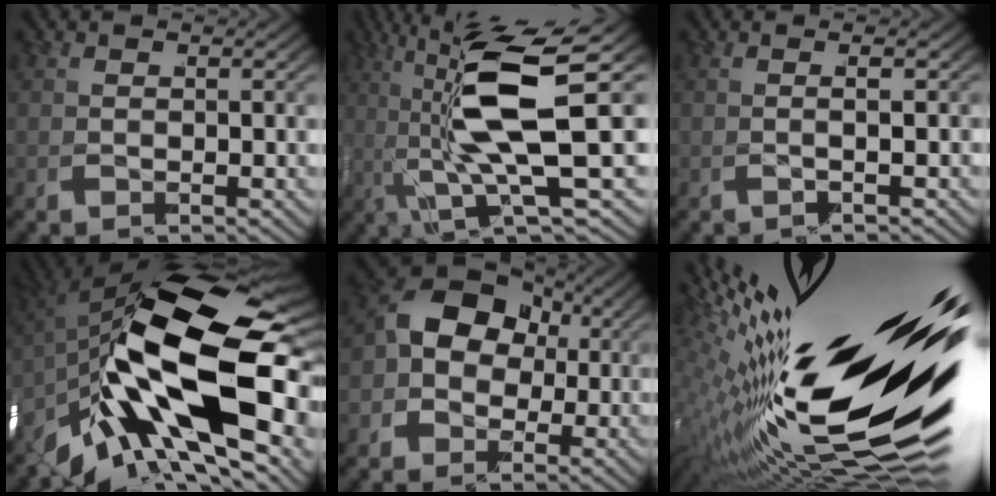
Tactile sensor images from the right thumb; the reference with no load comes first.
{"total": 10.2, "force": [0.8, 3.4, 9.6], "torque": [-0.183, -0.002, 0.013]}
{"total": 1.6, "force": [0.2, 0.0, 1.6], "torque": [-0.018, 0.016, -0.007]}
{"total": 23.0, "force": [-0.1, 12.0, 19.7], "torque": [-0.326, -0.018, -0.003]}
{"total": 7.2, "force": [0.4, 6.2, 3.6], "torque": [-0.087, -0.002, -0.003]}
{"total": 21.8, "force": [-1.6, 11.4, 18.6], "torque": [-0.285, -0.036, 0.001]}